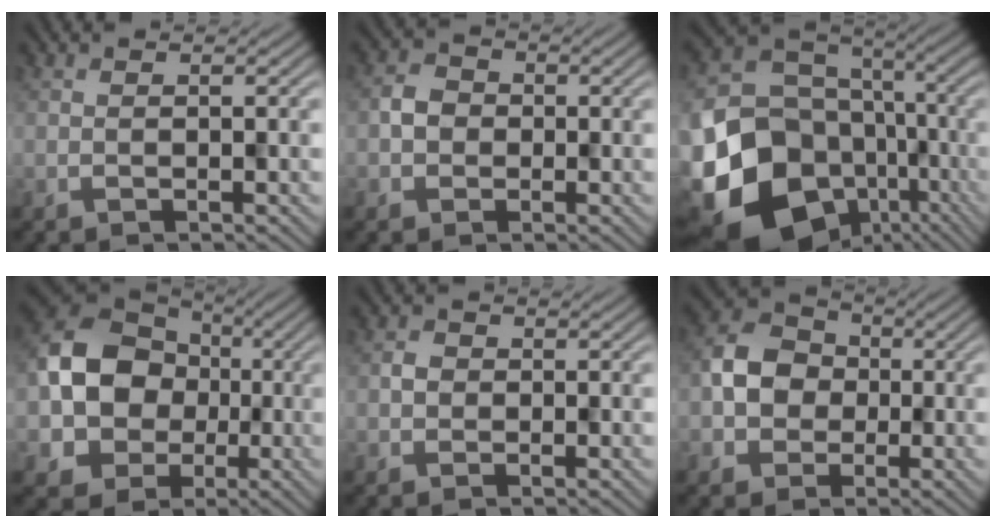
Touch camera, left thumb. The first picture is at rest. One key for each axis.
{"total": 1.9, "fx": -0.4, "fy": 1.8, "fz": 0.0, "tx": 0.001, "ty": 0.002, "tz": -0.013}
{"total": 20.6, "fx": -7.7, "fy": 16.6, "fz": 9.6, "tx": -0.228, "ty": -0.062, "tz": -0.099}
{"total": 11.8, "fx": -0.6, "fy": 10.0, "fz": 6.1, "tx": -0.145, "ty": -0.013, "tz": -0.022}
{"total": 1.1, "fx": -0.1, "fy": 1.0, "fz": -0.4, "tx": 0.012, "ty": 0.000, "tz": -0.007}
{"total": 5.6, "fx": -0.6, "fy": 5.1, "fz": 2.3, "tx": -0.053, "ty": 0.005, "tz": -0.027}